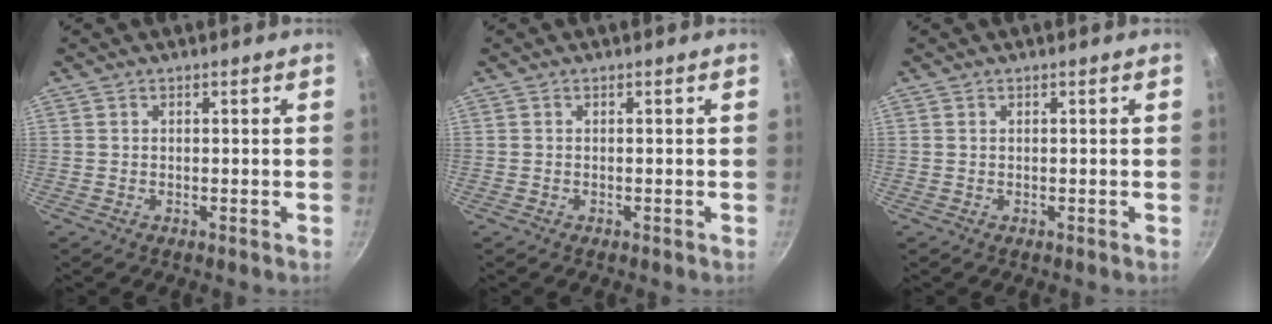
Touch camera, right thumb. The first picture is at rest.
{"total": 0.0}
{"total": 0.0}